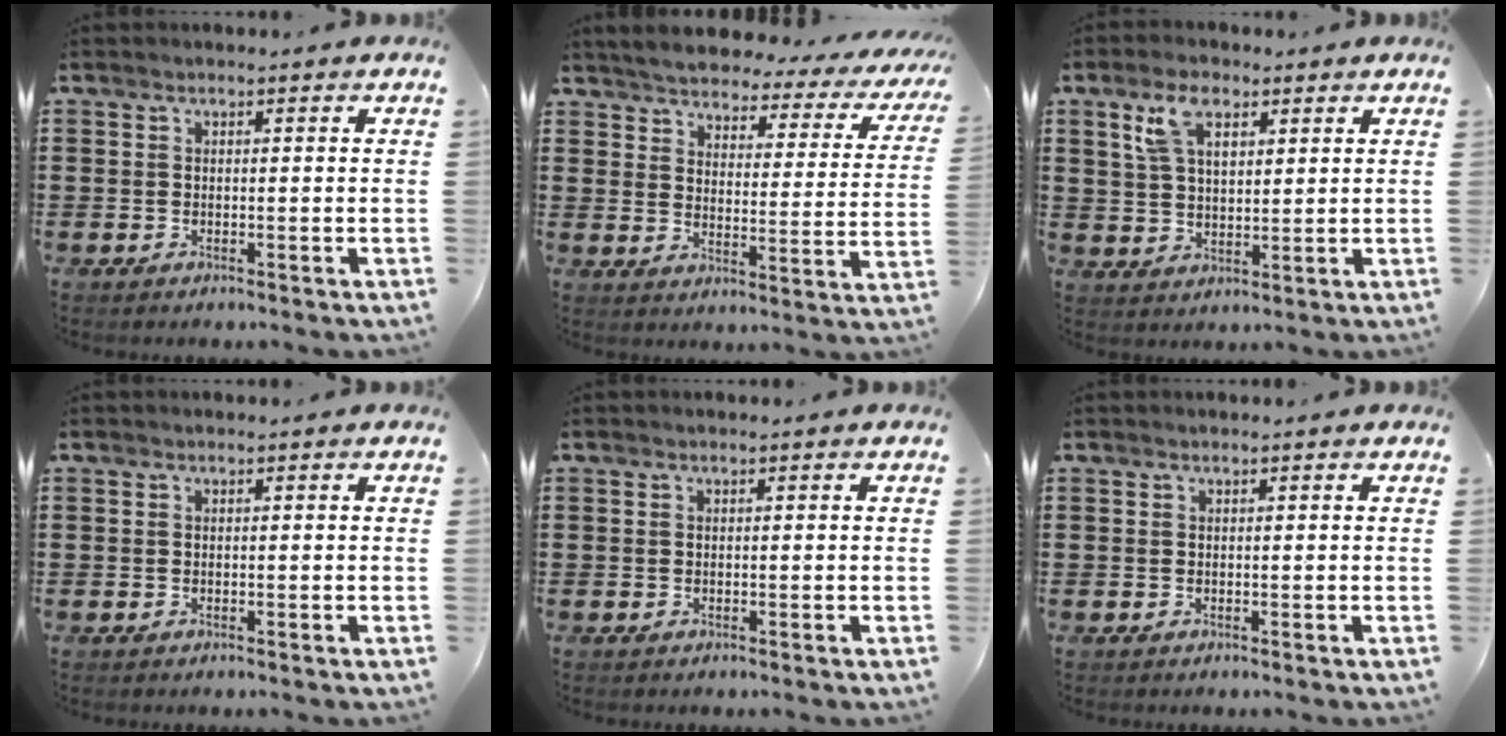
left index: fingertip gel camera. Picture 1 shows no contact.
{"total": 3.7, "force": [3.6, 0.3, 0.7], "torque": [-0.038, -0.028, 0.055]}
{"total": 6.5, "force": [3.7, 3.2, 4.3], "torque": [-0.091, 0.008, 0.065]}
{"total": 0.0}
{"total": 0.0}
{"total": 0.0}